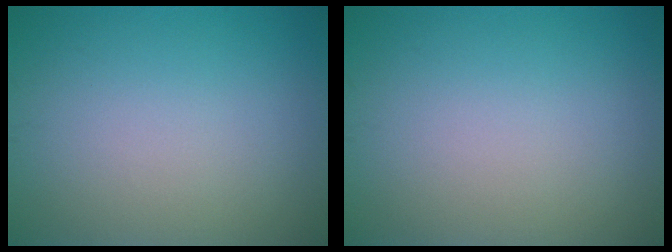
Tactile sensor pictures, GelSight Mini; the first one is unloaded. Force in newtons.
{"total": 0.0}